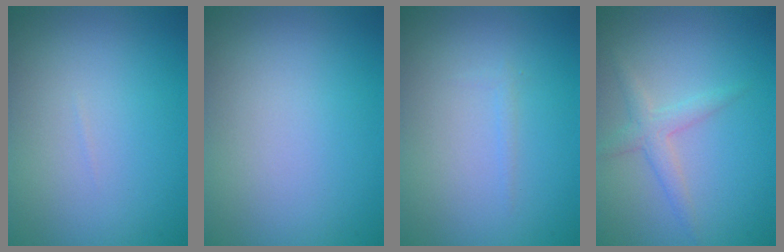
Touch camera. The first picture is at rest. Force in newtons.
{"total": 0.0}
{"total": 0.6, "press": 0.5, "slide": 0.1}
{"total": 2.0, "press": 2.0, "slide": 0.1}